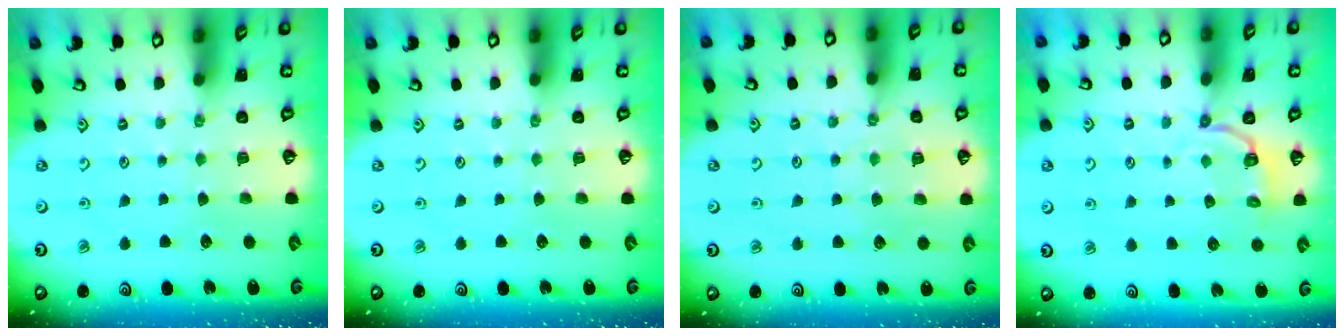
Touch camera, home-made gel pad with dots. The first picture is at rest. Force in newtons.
{"total": 0.0}
{"total": 5.1, "press": 5.0, "slide": 0.8}
{"total": 3.1, "press": 1.6, "slide": 2.6}